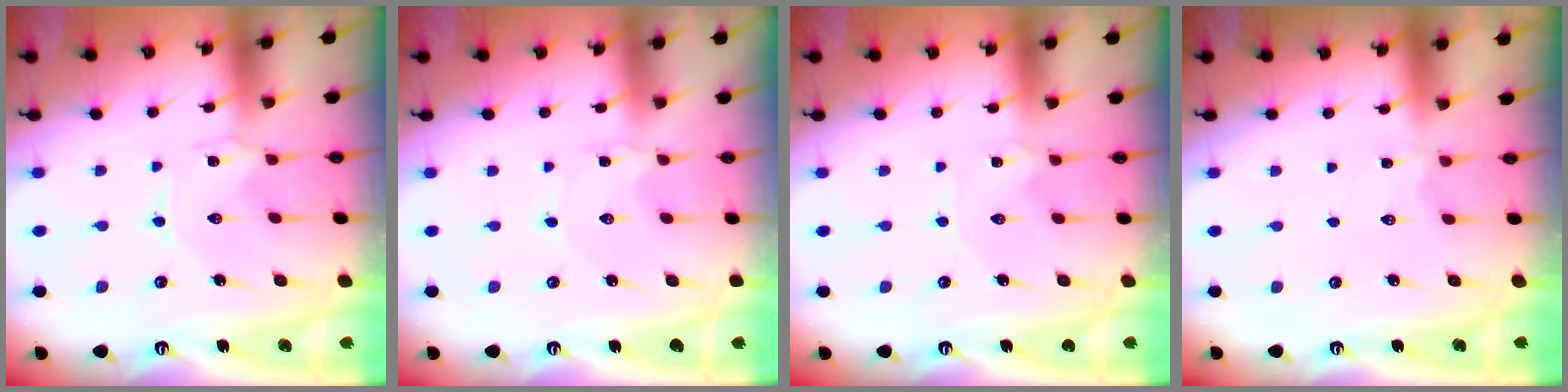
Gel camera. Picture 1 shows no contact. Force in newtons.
{"total": 0.9, "press": 0.9, "slide": 0.1}
{"total": 0.0}
{"total": 2.0, "press": 1.9, "slide": 0.8}